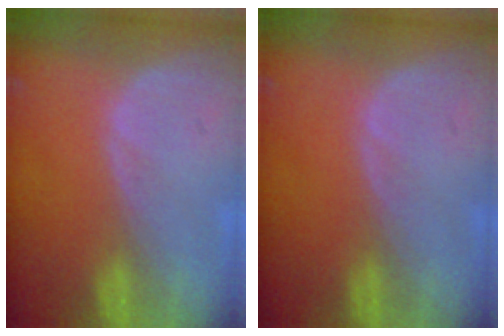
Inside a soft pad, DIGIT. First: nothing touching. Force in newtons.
{"total": 0.0}